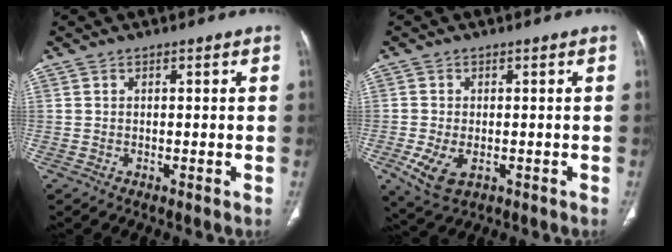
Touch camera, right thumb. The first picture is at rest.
{"total": 6.3, "force": [-2.0, 3.8, 4.7], "torque": [-0.093, -0.007, -0.025]}